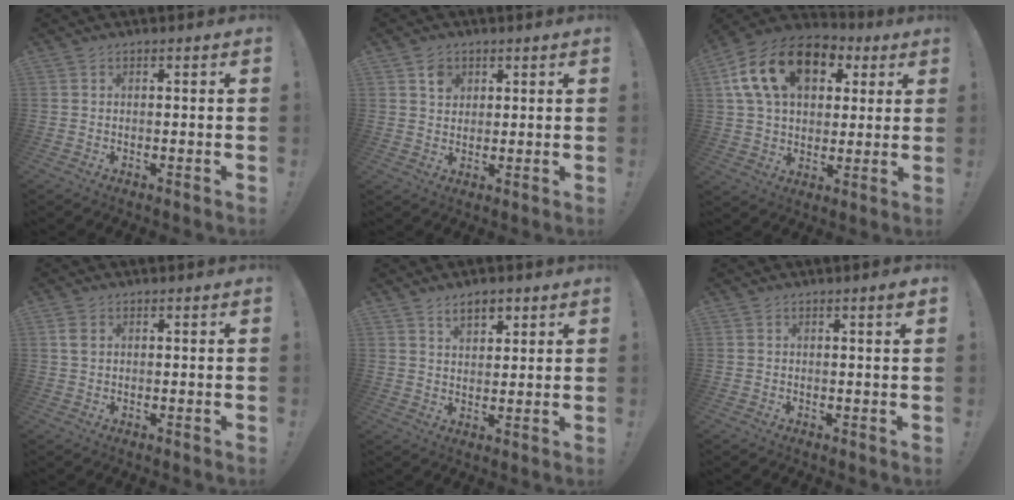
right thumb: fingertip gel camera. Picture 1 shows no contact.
{"total": 4.4, "force": [2.4, 3.6, 1.1], "torque": [-0.010, -0.008, 0.040]}
{"total": 20.1, "force": [8.2, 13.3, 12.6], "torque": [-0.221, -0.013, 0.150]}
{"total": 2.2, "force": [0.9, 1.5, 1.4], "torque": [-0.024, 0.002, 0.016]}
{"total": 5.7, "force": [3.6, 3.1, 3.0], "torque": [-0.046, -0.012, 0.065]}
{"total": 1.8, "force": [0.9, -0.2, 1.6], "torque": [-0.022, -0.004, 0.011]}